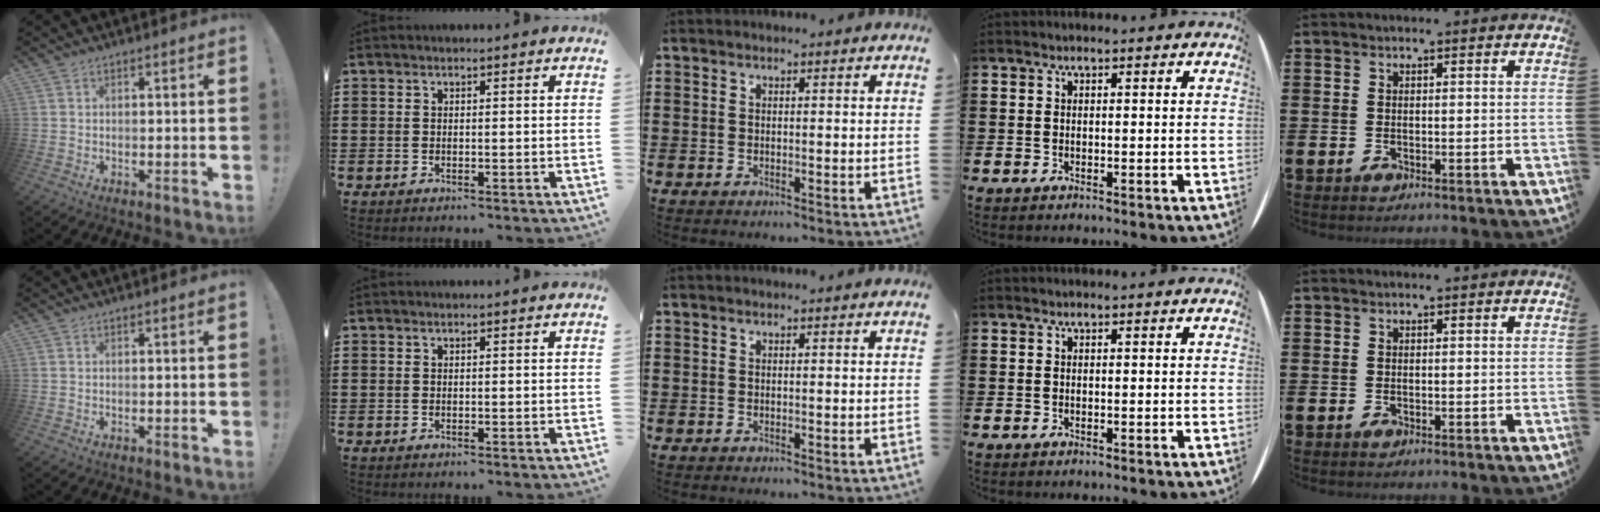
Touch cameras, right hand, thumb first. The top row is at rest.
{}